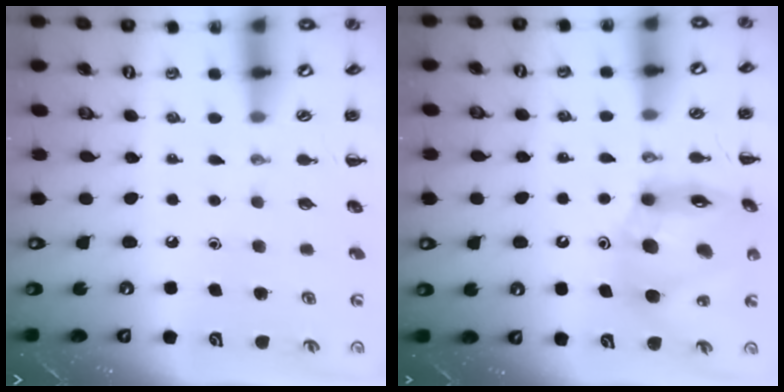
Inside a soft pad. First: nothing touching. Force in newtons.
{"total": 16.0, "press": 15.5, "slide": 4.2}